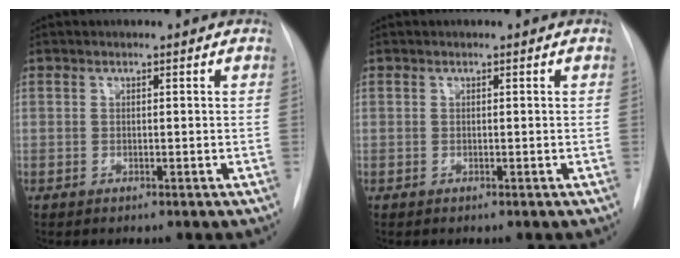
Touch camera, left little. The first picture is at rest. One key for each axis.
{"total": 0.0}